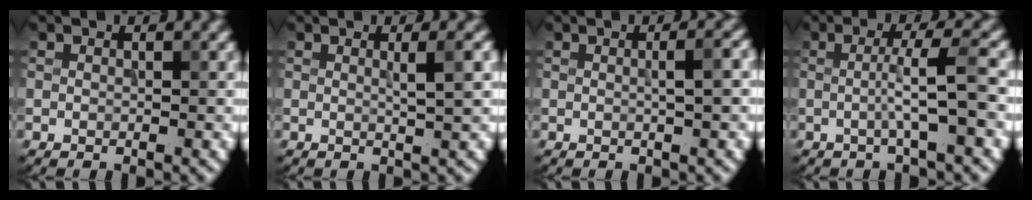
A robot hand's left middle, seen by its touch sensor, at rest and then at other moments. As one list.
[{"total": 2.8, "force": [0.6, 0.7, 2.7], "torque": [-0.030, 0.006, 0.005]}, {"total": 2.5, "force": [0.2, 0.7, 2.4], "torque": [-0.025, 0.011, 0.000]}, {"total": 3.7, "force": [-0.3, 0.4, 3.7], "torque": [-0.061, 0.008, -0.012]}]